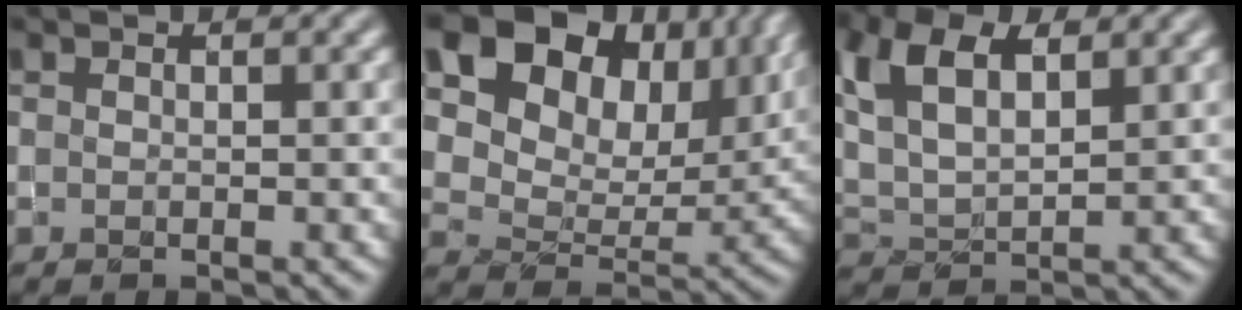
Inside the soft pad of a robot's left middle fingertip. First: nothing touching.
{"total": 20.7, "force": [11.5, 13.8, 10.3], "torque": [-0.229, 0.055, 0.215]}
{"total": 6.8, "force": [3.1, 3.4, 5.0], "torque": [-0.116, 0.010, 0.057]}